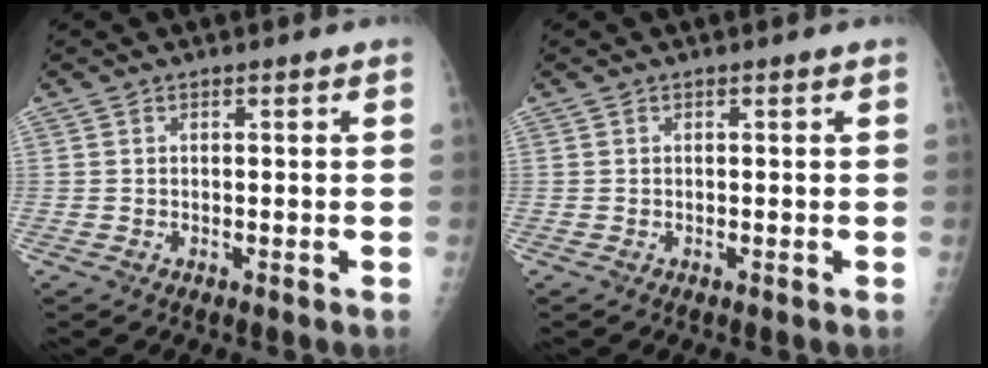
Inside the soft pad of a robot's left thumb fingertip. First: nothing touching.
{"total": 0.0}